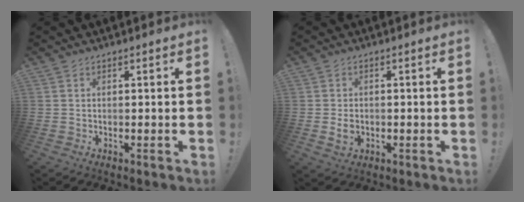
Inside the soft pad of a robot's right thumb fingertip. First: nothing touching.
{"total": 3.8, "force": [-0.7, 2.8, 2.5], "torque": [-0.039, 0.001, -0.011]}